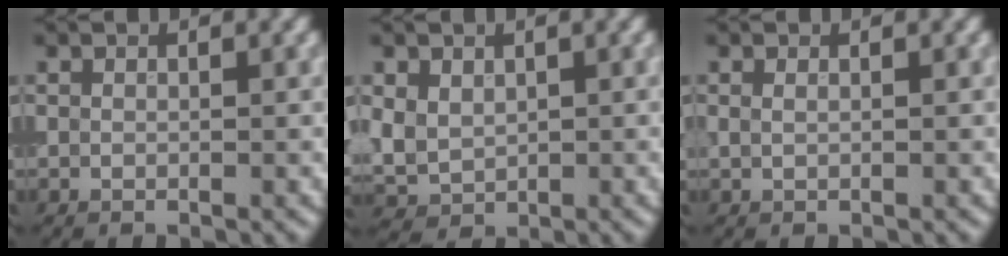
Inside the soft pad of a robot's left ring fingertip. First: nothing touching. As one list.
[{"total": 3.1, "force": [0.8, 2.5, 1.6], "torque": [-0.041, -0.004, 0.021]}, {"total": 0.7, "force": [0.3, 0.3, 0.4], "torque": [-0.008, -0.003, 0.004]}]